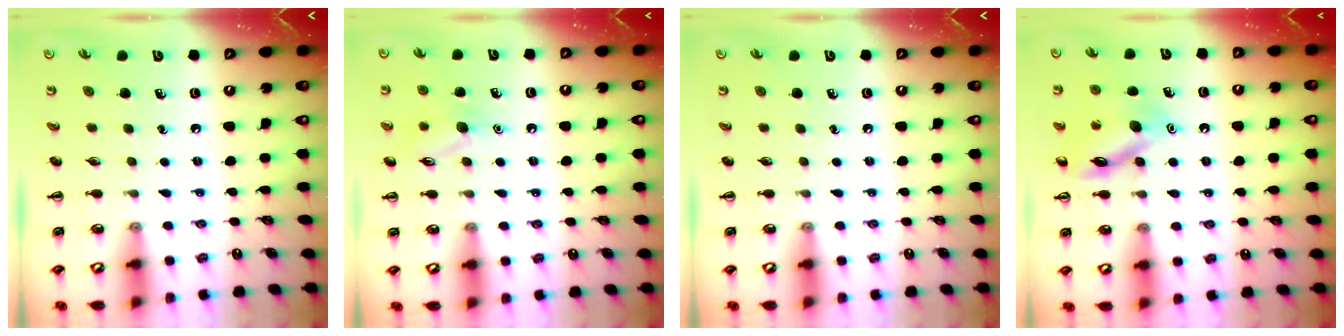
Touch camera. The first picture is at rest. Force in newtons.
{"total": 8.5, "press": 8.5, "slide": 1.1}
{"total": 0.0}
{"total": 13.2, "press": 13.2, "slide": 1.3}